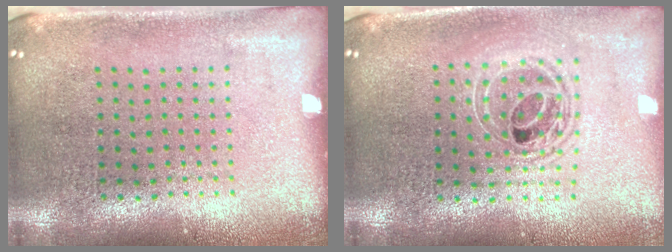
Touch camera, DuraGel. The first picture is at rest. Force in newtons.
{"total": 1.6, "press": 1.4, "slide": 0.9}